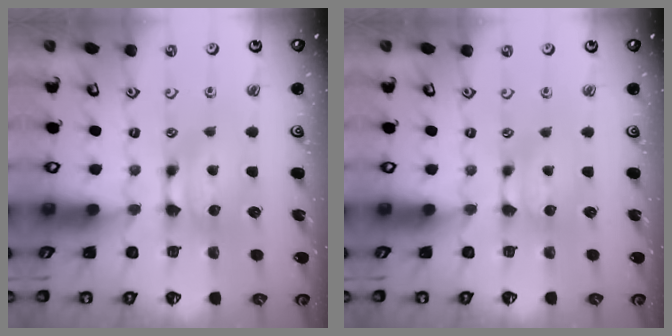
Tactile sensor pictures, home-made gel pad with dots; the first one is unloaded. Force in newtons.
{"total": 0.9, "press": 0.8, "slide": 0.3}